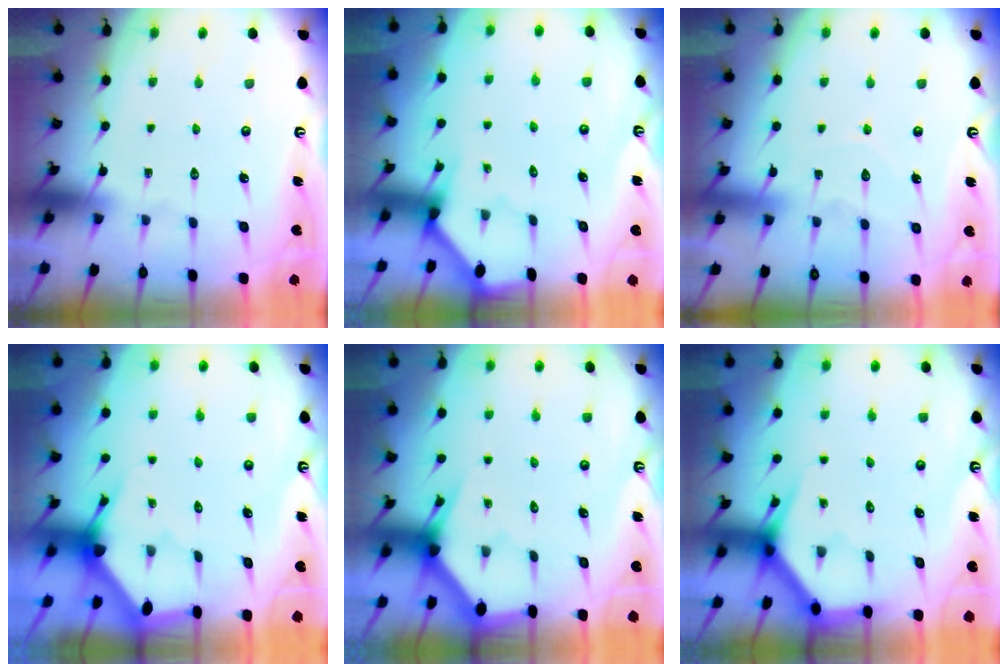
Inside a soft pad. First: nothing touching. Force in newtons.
{"total": 2.4, "press": 2.3, "slide": 0.3}
{"total": 6.4, "press": 6.4, "slide": 0.7}
{"total": 3.2, "press": 3.2, "slide": 0.1}
{"total": 2.8, "press": 2.8, "slide": 0.1}
{"total": 3.6, "press": 3.6, "slide": 0.3}